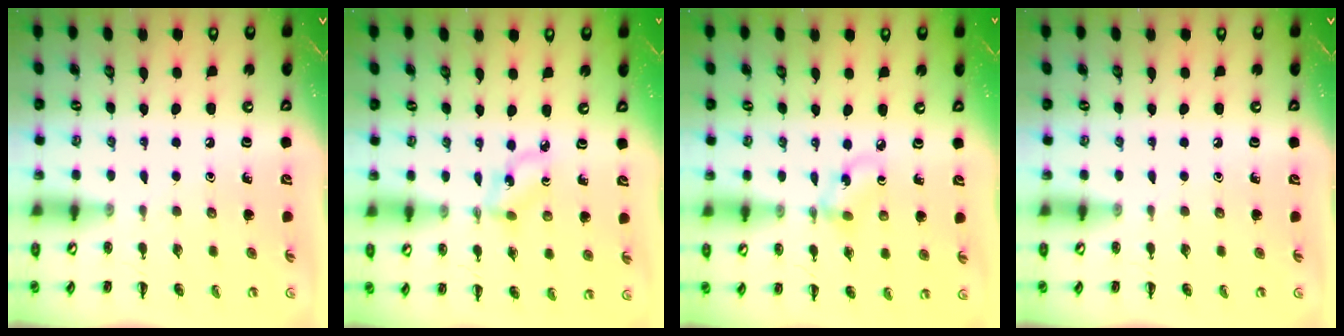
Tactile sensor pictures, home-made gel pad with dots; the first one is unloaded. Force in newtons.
{"total": 2.3, "press": 2.2, "slide": 0.5}
{"total": 4.0, "press": 3.9, "slide": 0.7}
{"total": 0.0}